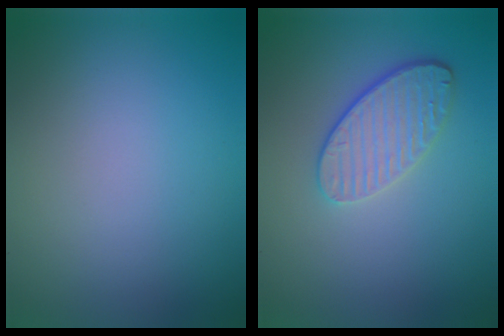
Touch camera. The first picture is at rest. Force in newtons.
{"total": 3.5, "press": 3.1, "slide": 1.7}